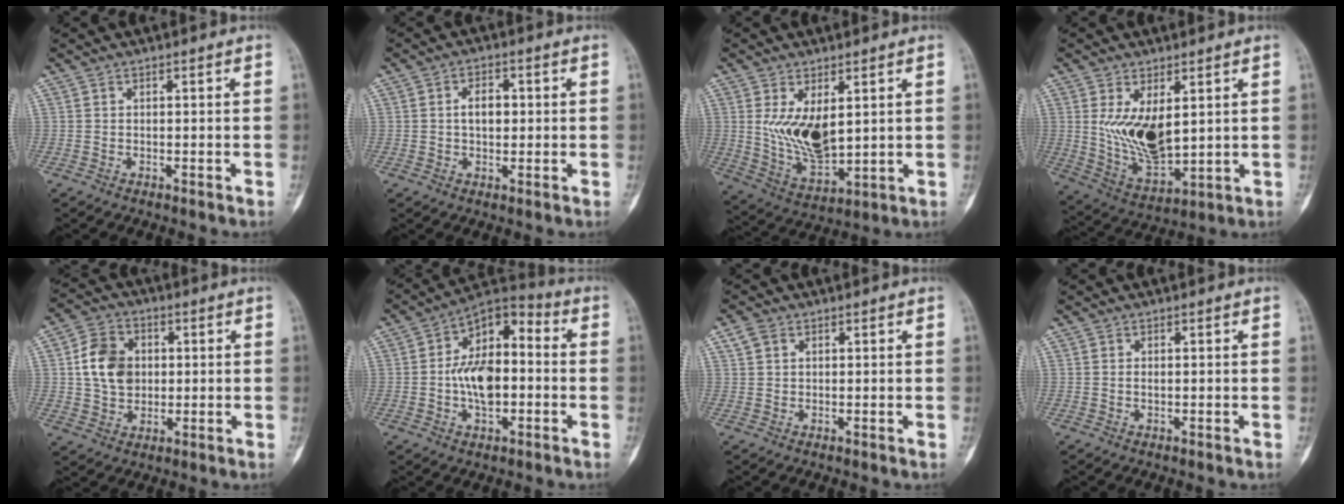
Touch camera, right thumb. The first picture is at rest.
{"total": 4.5, "force": [0.4, 2.8, 3.5], "torque": [-0.046, 0.005, 0.005]}
{"total": 10.9, "force": [2.5, 5.6, 9.0], "torque": [-0.154, -0.026, 0.065]}
{"total": 12.2, "force": [2.8, 6.3, 10.2], "torque": [-0.174, -0.026, 0.073]}
{"total": 10.6, "force": [1.3, 8.4, 6.4], "torque": [-0.090, 0.003, 0.023]}
{"total": 13.5, "force": [-1.1, 7.7, 11.0], "torque": [-0.169, 0.035, -0.028]}
{"total": 2.7, "force": [1.3, 1.8, 1.5], "torque": [-0.029, 0.005, 0.029]}
{"total": 0.8, "force": [0.1, 0.4, 0.6], "torque": [-0.013, 0.000, 0.002]}